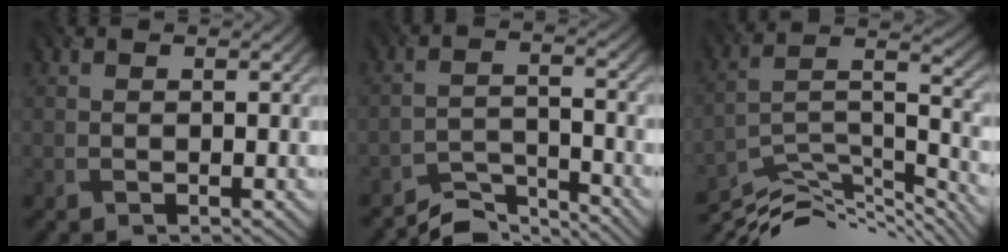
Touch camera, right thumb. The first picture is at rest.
{"total": 5.6, "force": [-5.3, 0.9, 1.5], "torque": [-0.031, -0.003, -0.099]}
{"total": 12.4, "force": [-9.5, 3.3, 7.3], "torque": [-0.140, -0.001, -0.164]}